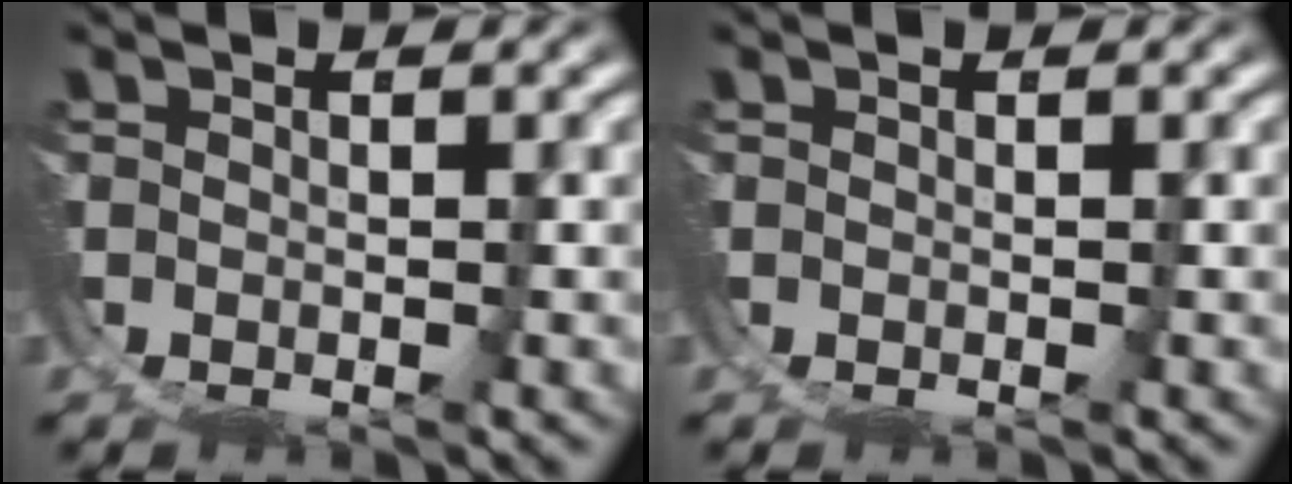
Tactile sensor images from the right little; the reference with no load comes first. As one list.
[{"total": 0.0}]